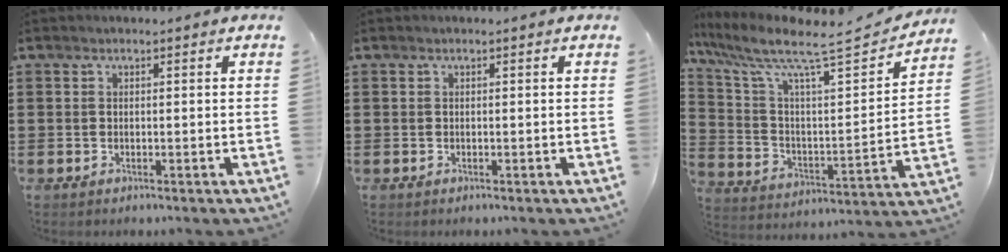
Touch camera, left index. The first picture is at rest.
{"total": 0.0}
{"total": 9.7, "force": [7.4, 1.4, 6.1], "torque": [-0.147, -0.052, 0.116]}